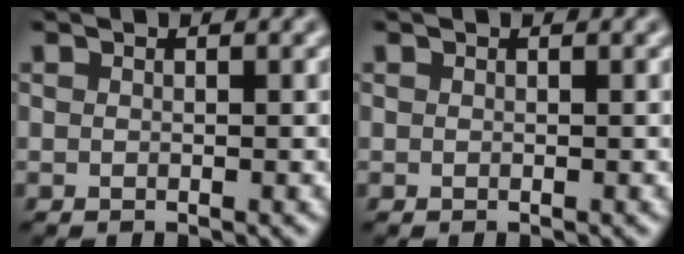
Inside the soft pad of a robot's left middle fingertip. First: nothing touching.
{"total": 0.0}